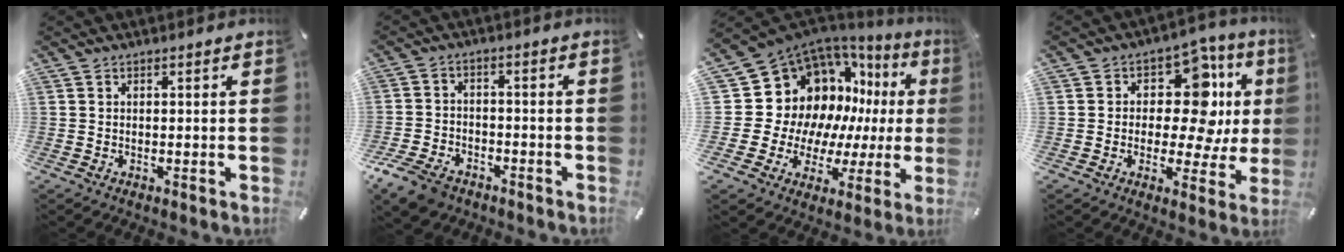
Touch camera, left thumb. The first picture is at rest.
{"total": 7.8, "force": [-5.2, 4.9, 3.1], "torque": [-0.070, 0.026, -0.100]}
{"total": 16.9, "force": [7.1, 13.6, 7.2], "torque": [-0.108, -0.090, 0.160]}
{"total": 15.2, "force": [3.1, 9.1, 11.8], "torque": [-0.165, -0.024, 0.055]}